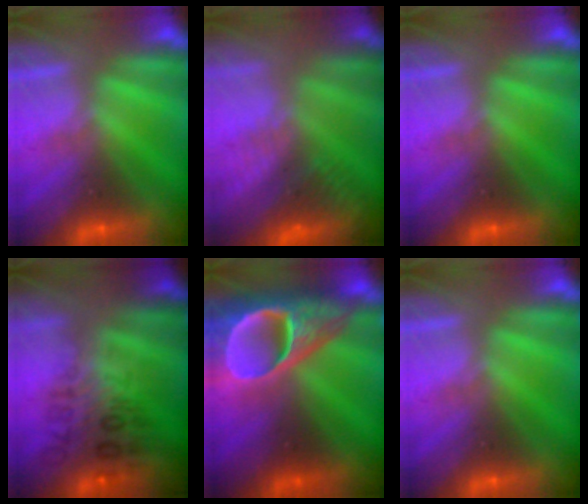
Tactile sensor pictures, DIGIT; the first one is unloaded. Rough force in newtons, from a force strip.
{"total": 8.2}
{"total": 0.0}
{"total": 2.8}
{"total": 8.1}
{"total": 0.0}